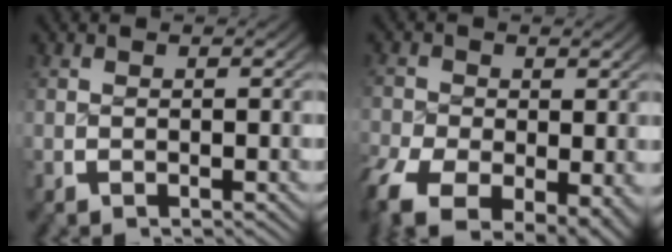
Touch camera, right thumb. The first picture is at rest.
{"total": 8.3, "force": [-4.1, 5.5, 4.6], "torque": [-0.100, -0.058, -0.040]}